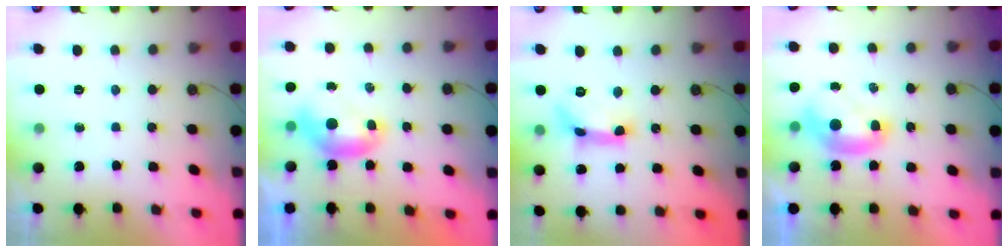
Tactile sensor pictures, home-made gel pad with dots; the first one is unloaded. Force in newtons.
{"total": 0.0}
{"total": 6.3, "press": 6.3, "slide": 0.3}
{"total": 1.2, "press": 1.2, "slide": 0.3}